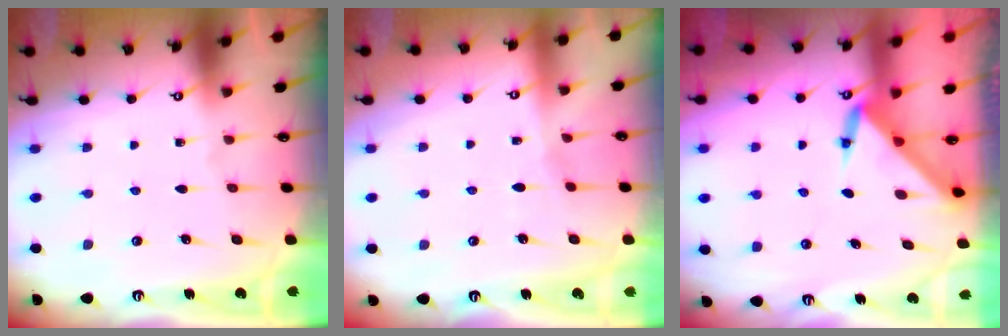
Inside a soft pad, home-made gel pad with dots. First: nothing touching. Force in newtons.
{"total": 3.4, "press": 3.4, "slide": 0.4}
{"total": 3.2, "press": 3.2, "slide": 0.0}